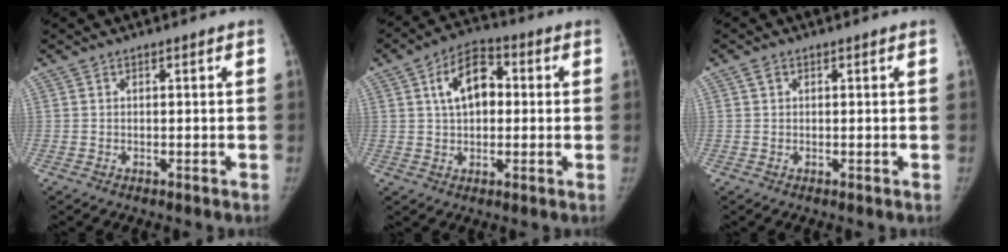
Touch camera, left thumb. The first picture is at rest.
{"total": 9.6, "force": [1.9, 6.0, 7.2], "torque": [-0.106, 0.015, 0.023]}
{"total": 1.0, "force": [0.5, 0.7, 0.5], "torque": [-0.009, 0.004, 0.009]}